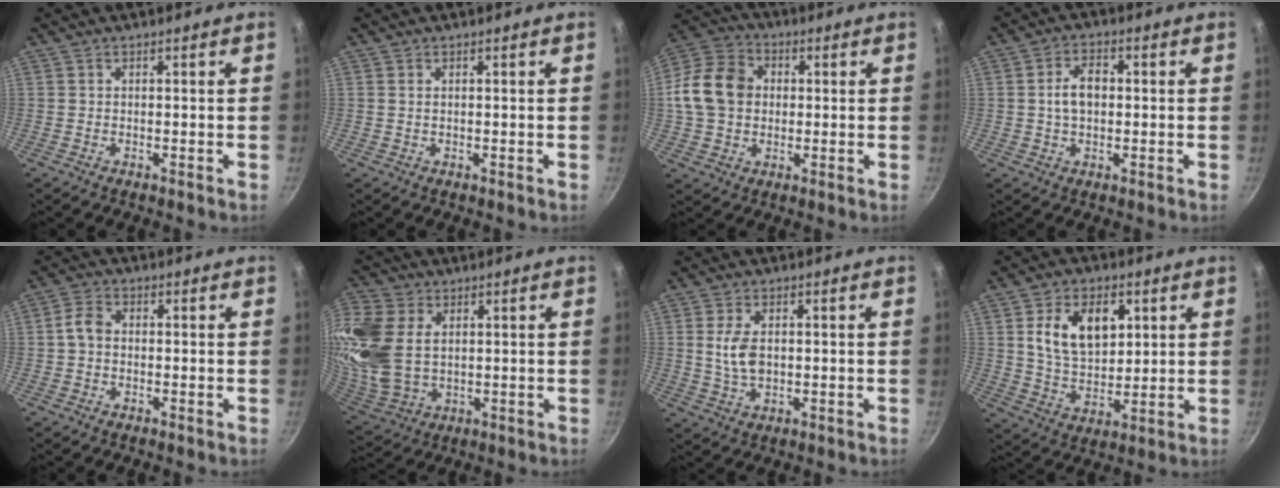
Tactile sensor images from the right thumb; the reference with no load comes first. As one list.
[{"total": 0.6, "force": [0.2, 0.4, 0.5], "torque": [-0.009, 0.001, 0.003]}, {"total": 13.2, "force": [0.8, 10.6, 7.7], "torque": [-0.119, 0.019, 0.000]}, {"total": 5.8, "force": [0.2, 3.7, 4.4], "torque": [-0.061, 0.012, 0.000]}, {"total": 3.7, "force": [-0.2, 2.8, 2.4], "torque": [-0.045, 0.014, -0.010]}, {"total": 18.9, "force": [3.9, 13.3, 12.9], "torque": [-0.287, -0.013, 0.082]}, {"total": 6.0, "force": [0.6, 3.6, 4.8], "torque": [-0.091, -0.001, 0.013]}, {"total": 13.0, "force": [3.9, 8.4, 9.1], "torque": [-0.126, -0.015, 0.069]}]